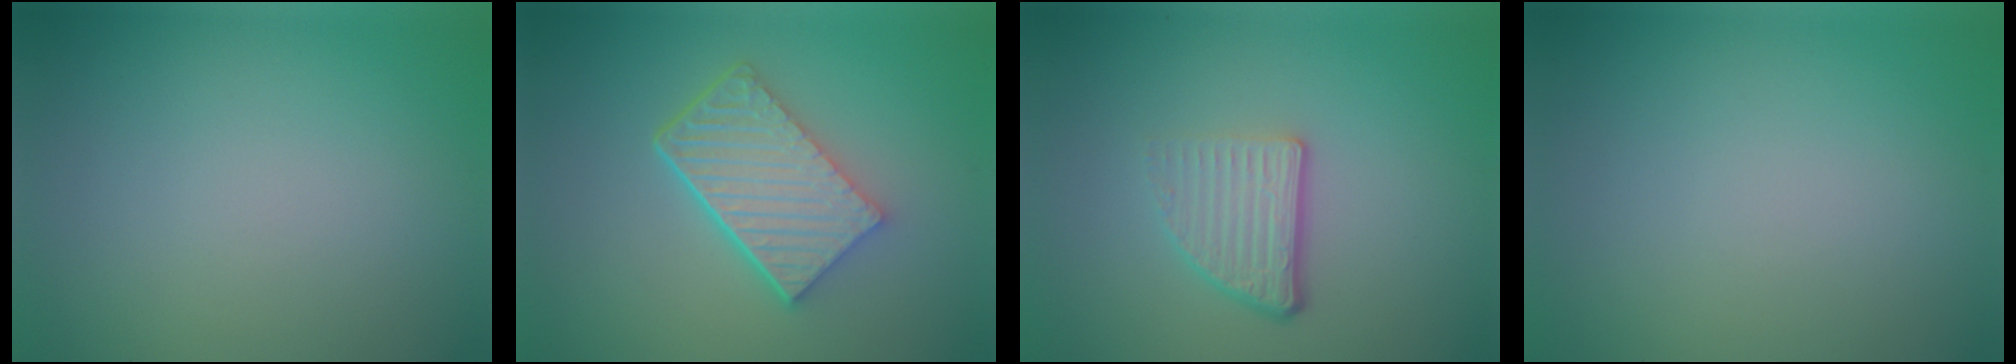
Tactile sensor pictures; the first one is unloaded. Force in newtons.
{"total": 6.2, "press": 4.5, "slide": 4.3}
{"total": 3.8, "press": 2.4, "slide": 2.9}
{"total": 0.0}